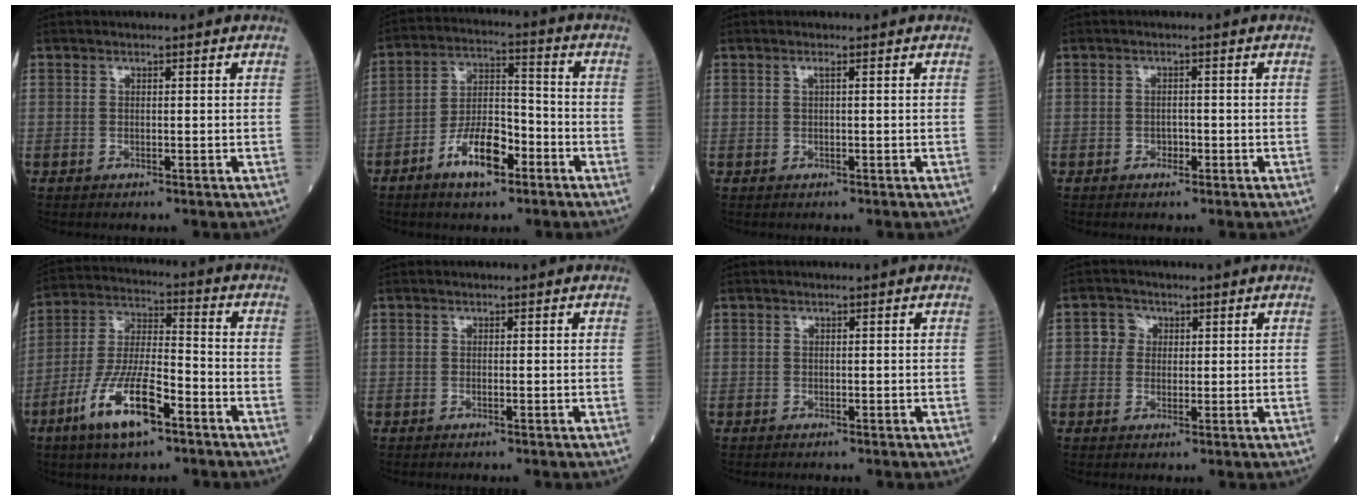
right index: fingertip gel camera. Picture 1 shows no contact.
{"total": 9.6, "force": [-5.2, 3.5, 7.3], "torque": [-0.140, 0.008, -0.094]}
{"total": 0.5, "force": [0.1, -0.1, 0.5], "torque": [-0.011, -0.001, 0.004]}
{"total": 1.3, "force": [-0.6, 0.9, 0.8], "torque": [-0.009, 0.004, -0.009]}
{"total": 12.6, "force": [-6.6, 3.0, 10.4], "torque": [-0.213, -0.007, -0.123]}
{"total": 0.0}
{"total": 0.0}
{"total": 2.7, "force": [0.6, 2.6, 0.7], "torque": [-0.007, 0.006, 0.006]}